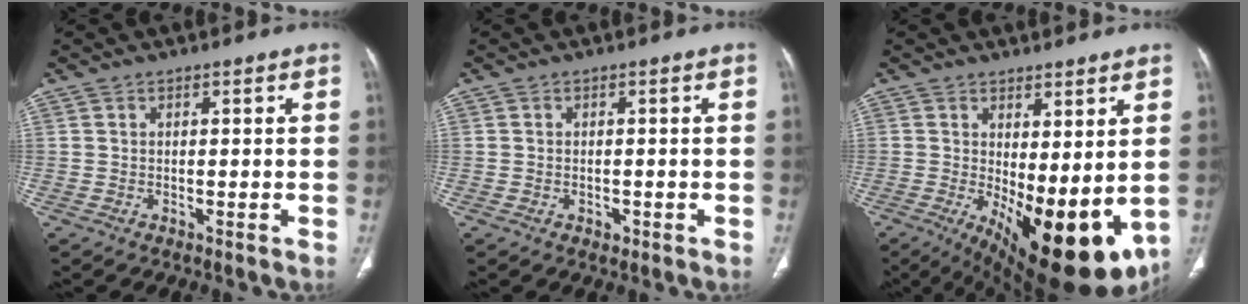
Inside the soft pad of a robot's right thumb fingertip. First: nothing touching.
{"total": 1.3, "force": [-0.5, 1.0, 0.7], "torque": [-0.011, 0.005, -0.003]}
{"total": 18.3, "force": [-2.0, 7.5, 16.6], "torque": [-0.223, -0.031, 0.001]}